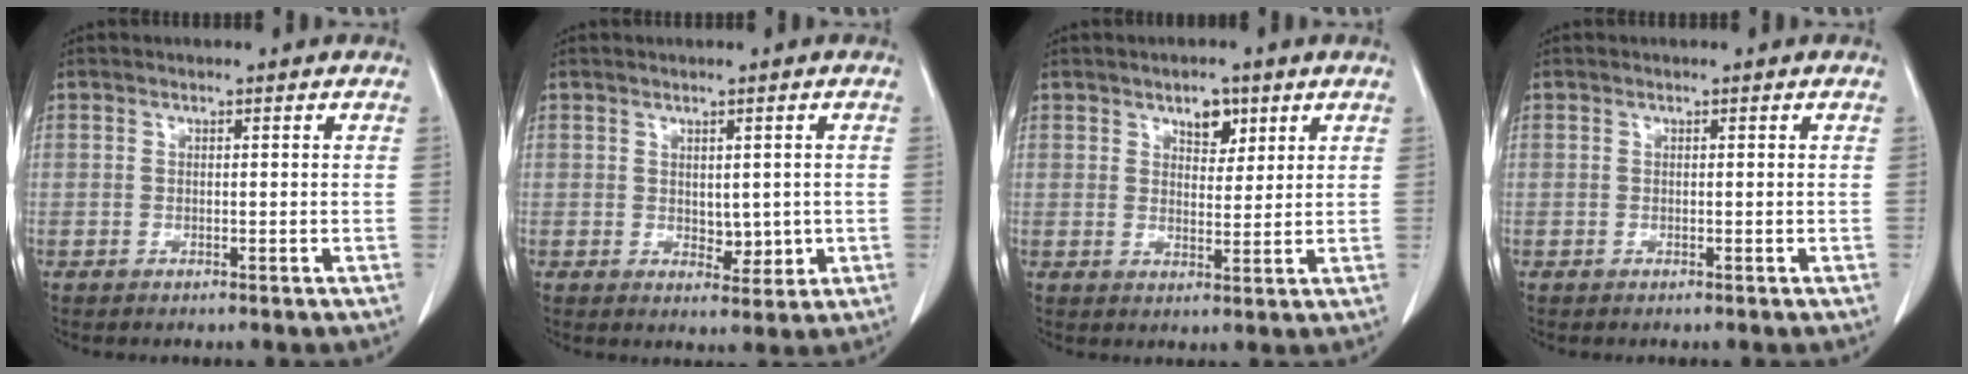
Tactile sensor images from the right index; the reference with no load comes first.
{"total": 3.6, "force": [-0.1, 2.1, 2.9], "torque": [-0.033, -0.006, 0.009]}
{"total": 4.0, "force": [2.4, 2.2, 2.3], "torque": [-0.031, 0.000, 0.037]}
{"total": 0.0}